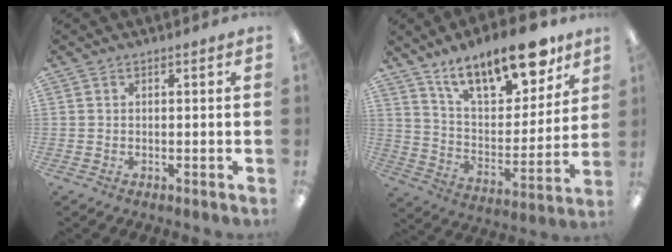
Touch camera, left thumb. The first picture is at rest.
{"total": 20.0, "force": [14.2, 7.9, 11.5], "torque": [-0.174, -0.084, 0.241]}